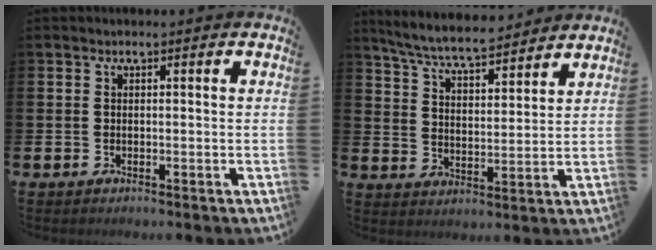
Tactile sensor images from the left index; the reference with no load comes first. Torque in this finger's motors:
{"motor_torque": [1.07, -1.07, 0.66, 0.11]}